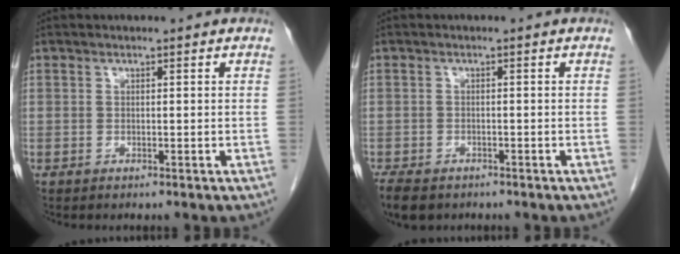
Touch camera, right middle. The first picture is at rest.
{"total": 6.6, "force": [-4.8, 3.3, 3.0], "torque": [-0.056, -0.009, -0.073]}